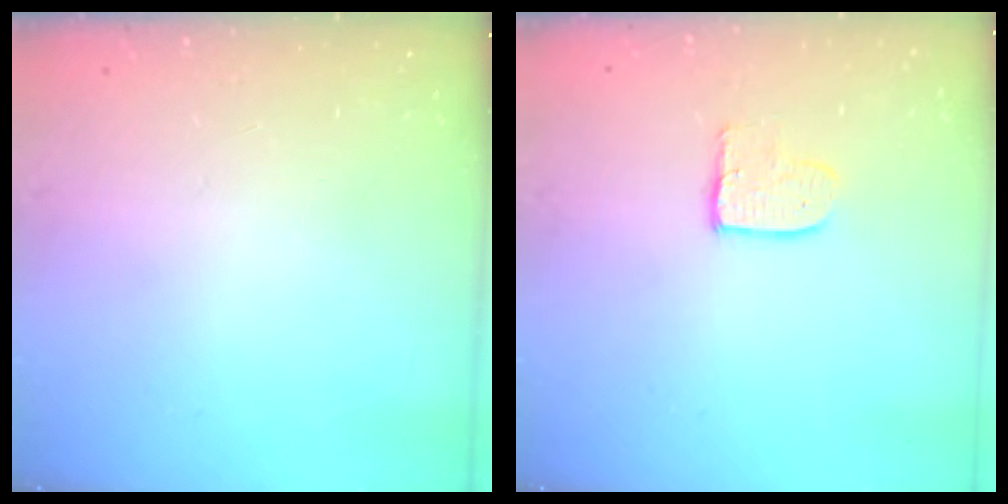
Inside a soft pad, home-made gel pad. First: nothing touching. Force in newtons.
{"total": 5.5, "press": 5.5, "slide": 0.2}